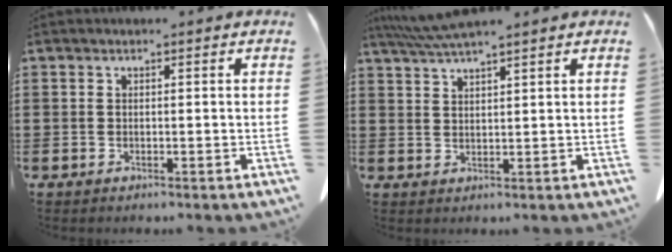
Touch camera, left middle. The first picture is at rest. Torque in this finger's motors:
{"motor_torque": [1.05, -1.09, 0.16, 0.04]}